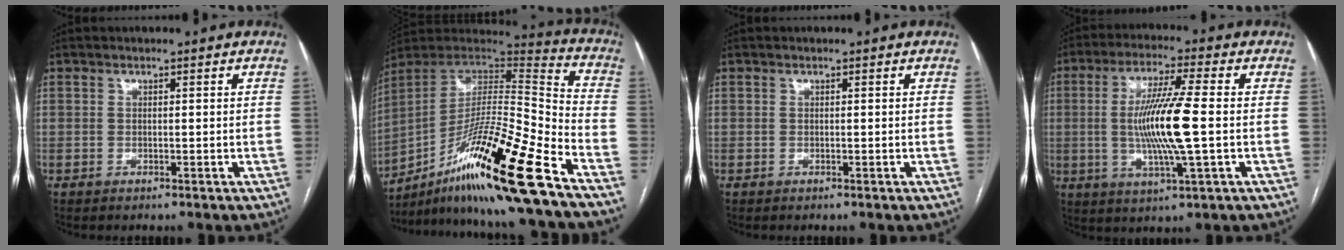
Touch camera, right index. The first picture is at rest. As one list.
[{"total": 22.9, "force": [-14.7, -0.8, 17.6], "torque": [-0.303, -0.016, -0.266]}, {"total": 0.0}, {"total": 11.9, "force": [-0.5, 0.2, 11.9], "torque": [-0.232, -0.005, -0.012]}]